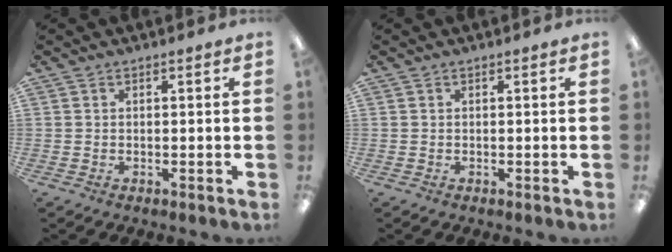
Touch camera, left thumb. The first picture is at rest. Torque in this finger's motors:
{"motor_torque": [0.03, 0.02, -0.04, 0.03, 0.00]}